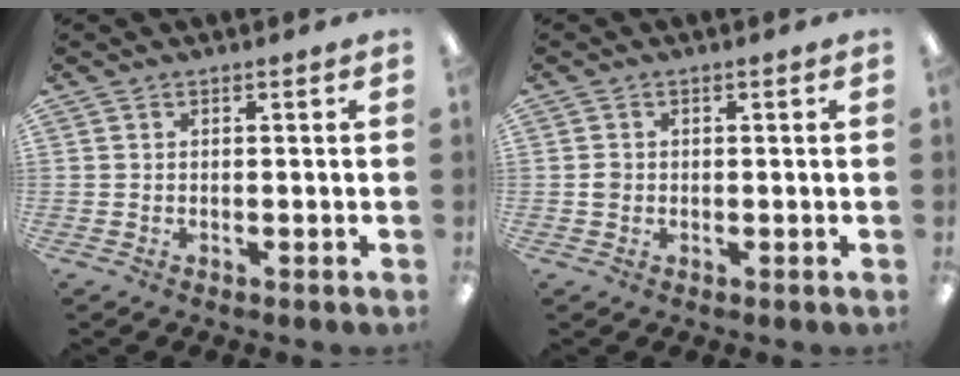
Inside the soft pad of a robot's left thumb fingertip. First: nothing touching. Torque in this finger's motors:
{"motor_torque": [0.10, 0.34, 0.53, -0.24, 0.00]}